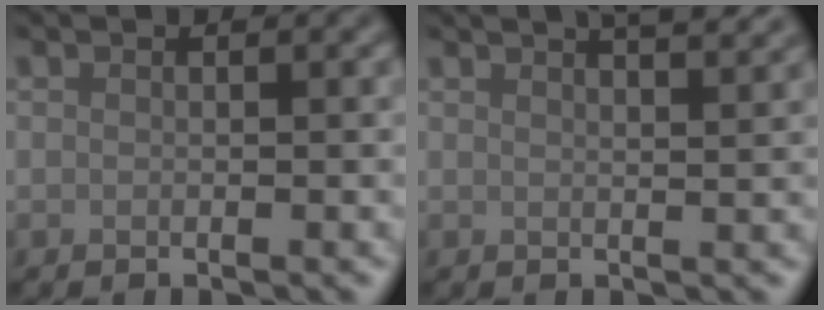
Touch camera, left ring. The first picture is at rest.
{"total": 5.4, "force": [3.9, 1.9, 3.2], "torque": [-0.015, 0.034, 0.022]}